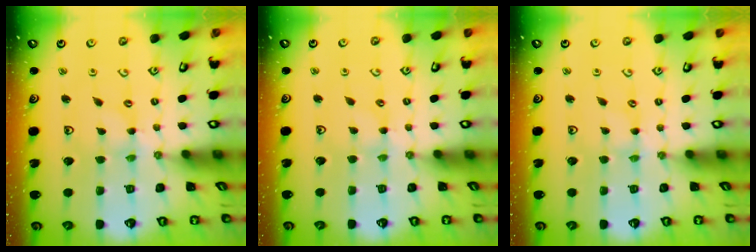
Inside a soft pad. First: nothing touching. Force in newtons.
{"total": 1.4, "press": 1.4, "slide": 0.4}
{"total": 0.0}